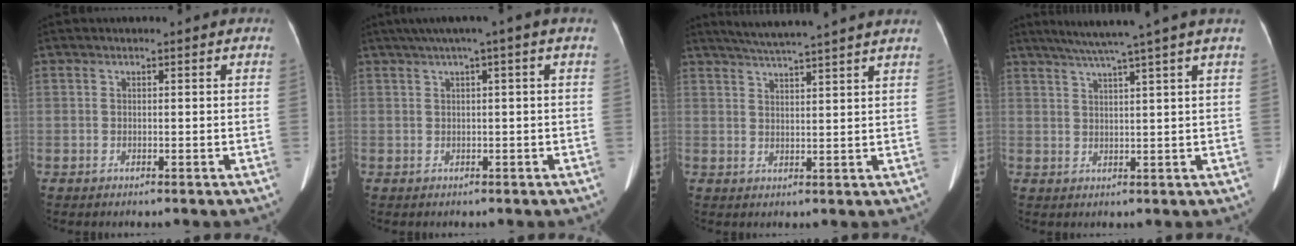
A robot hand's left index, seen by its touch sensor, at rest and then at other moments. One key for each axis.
{"total": 3.2, "fx": 1.5, "fy": -0.3, "fz": 2.8, "tx": -0.048, "ty": 0.028, "tz": 0.030}
{"total": 11.1, "fx": 9.7, "fy": -1.2, "fz": 5.1, "tx": -0.087, "ty": 0.018, "tz": 0.128}
{"total": 8.5, "fx": 6.5, "fy": -2.2, "fz": 5.1, "tx": -0.077, "ty": 0.015, "tz": 0.090}